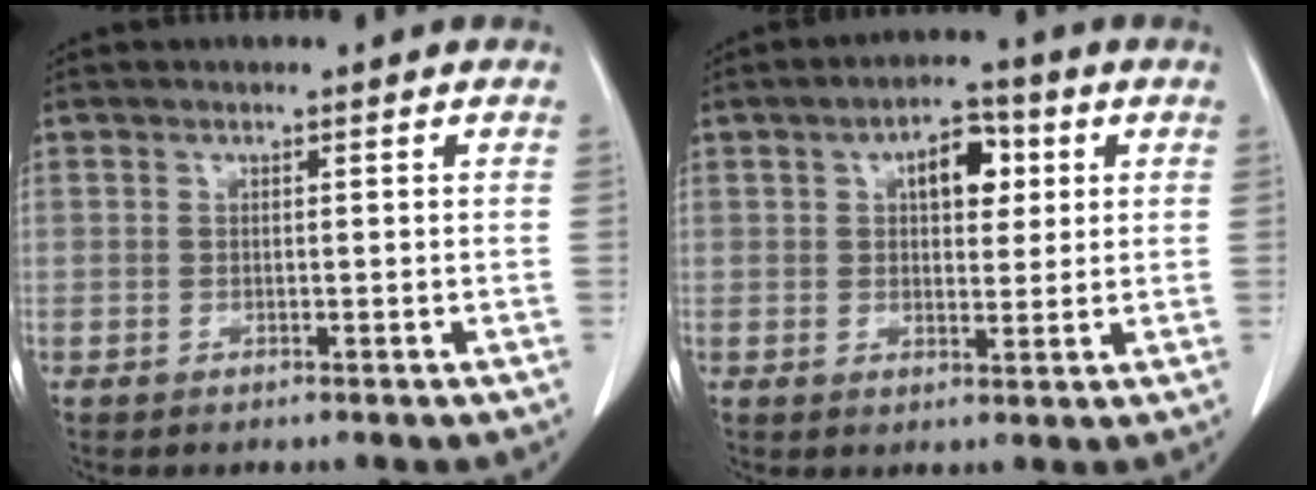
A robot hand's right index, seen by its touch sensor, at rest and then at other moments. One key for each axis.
{"total": 6.6, "fx": 2.0, "fy": 3.3, "fz": 5.3, "tx": -0.079, "ty": 0.016, "tz": 0.030}